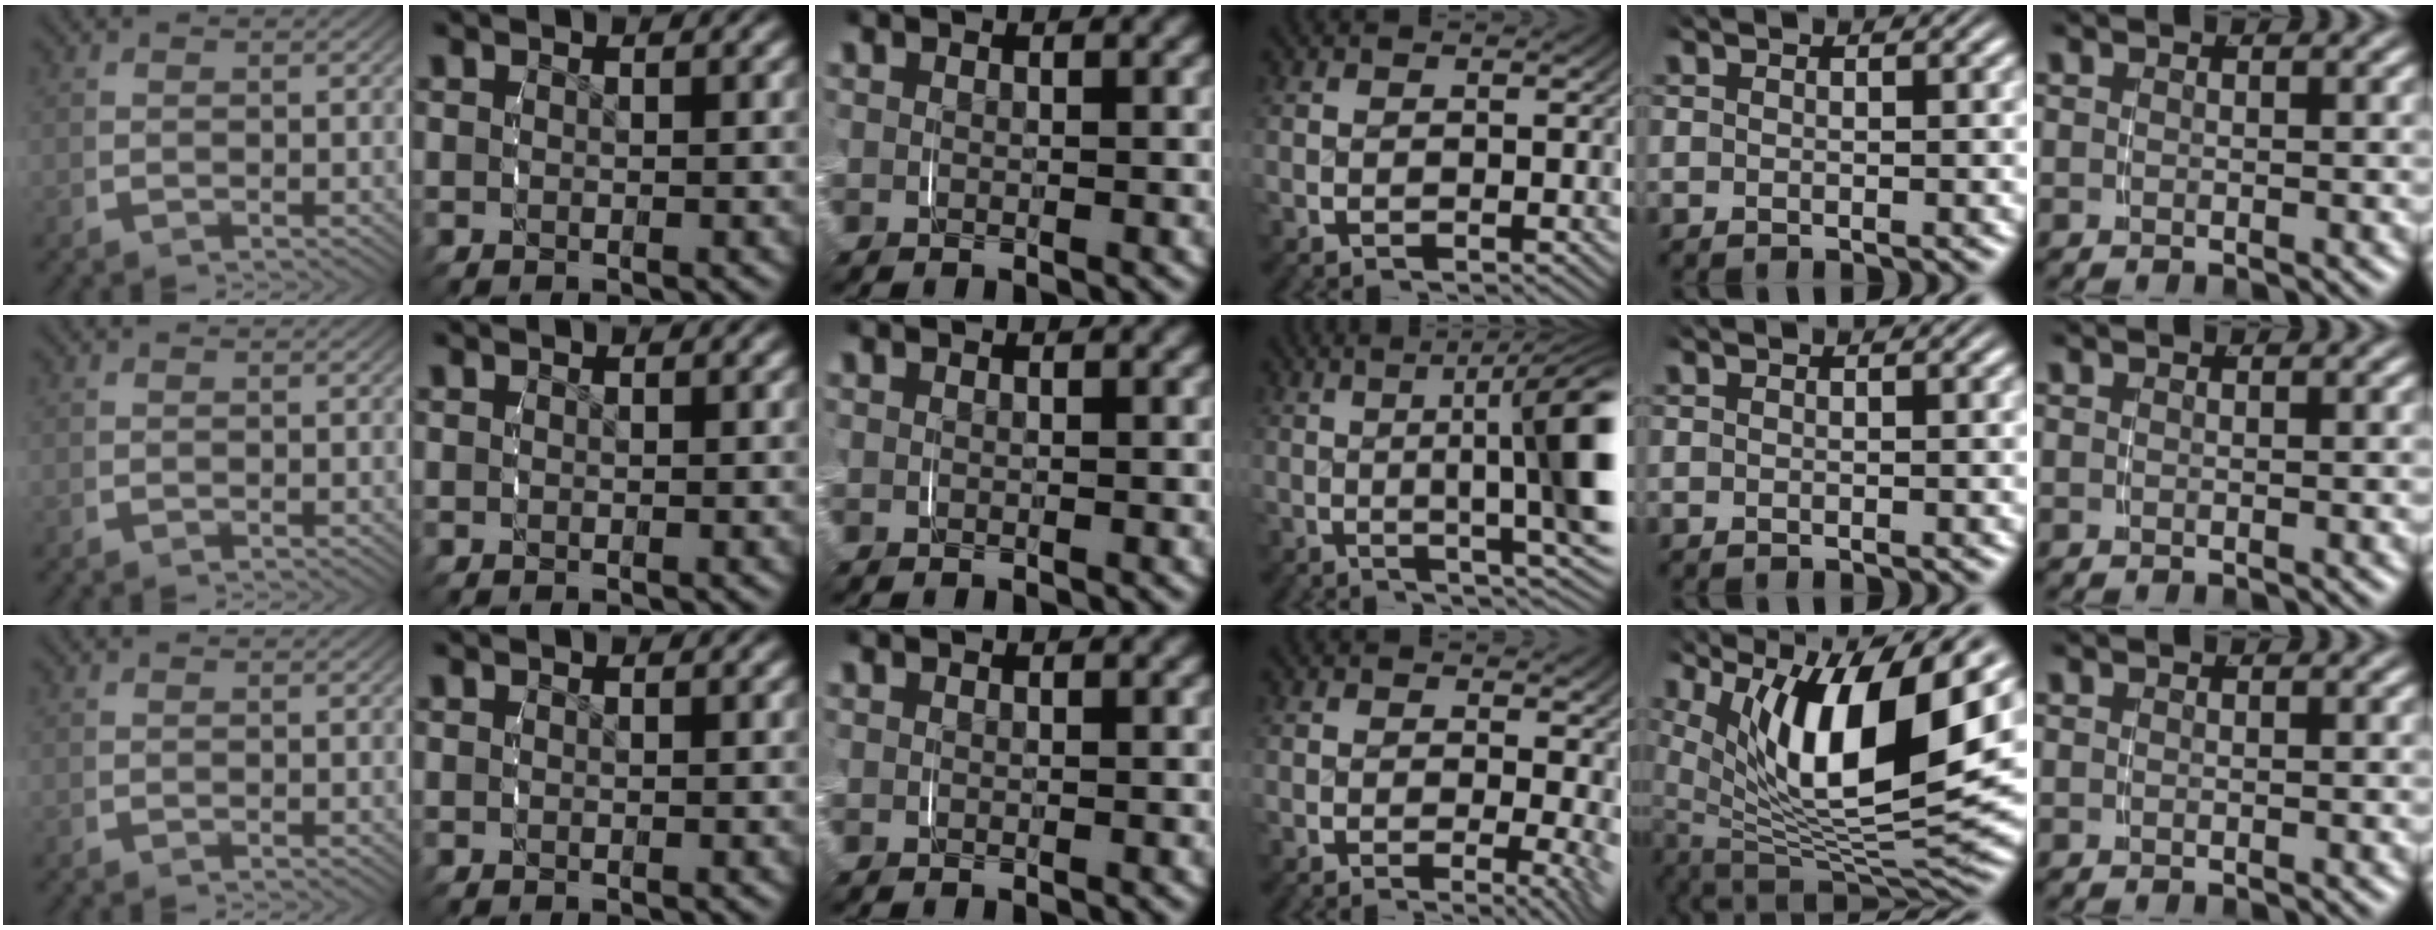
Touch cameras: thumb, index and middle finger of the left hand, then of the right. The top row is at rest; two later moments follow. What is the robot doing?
{"motion": "grasp_and_lifting", "object": "jewelry box"}